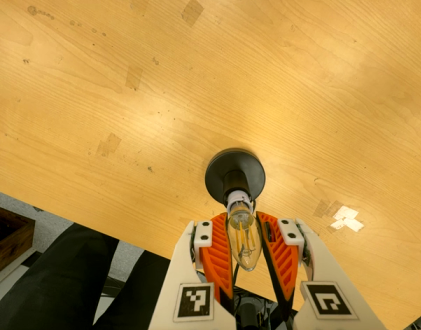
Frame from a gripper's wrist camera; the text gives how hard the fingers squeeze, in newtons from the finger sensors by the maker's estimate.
{"total": 13.4, "left": 12.3, "right": 14.6}